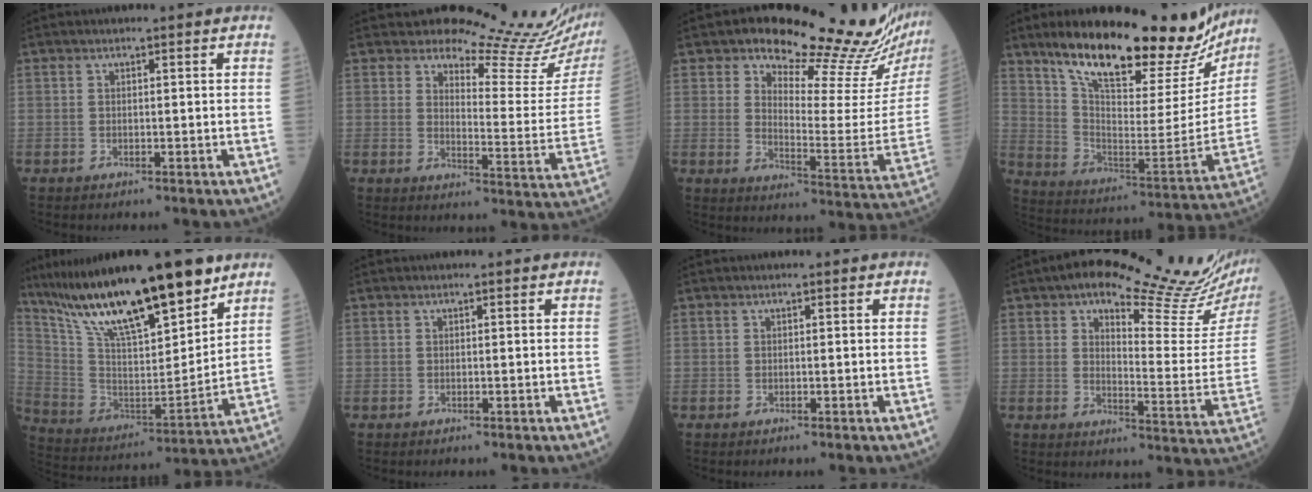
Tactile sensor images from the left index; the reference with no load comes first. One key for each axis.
{"total": 16.0, "fx": 15.7, "fy": 0.3, "fz": 3.2, "tx": -0.039, "ty": -0.113, "tz": 0.174}
{"total": 20.1, "fx": 18.0, "fy": 1.9, "fz": 8.8, "tx": -0.128, "ty": -0.097, "tz": 0.224}
{"total": 29.1, "fx": 24.2, "fy": 7.6, "fz": 14.4, "tx": -0.222, "ty": -0.044, "tz": 0.339}
{"total": 24.8, "fx": 18.1, "fy": 4.4, "fz": 16.3, "tx": -0.292, "ty": 0.001, "tz": 0.324}
{"total": 0.0}
{"total": 0.0}
{"total": 20.4, "fx": 17.7, "fy": 2.0, "fz": 9.9, "tx": -0.133, "ty": -0.056, "tz": 0.216}